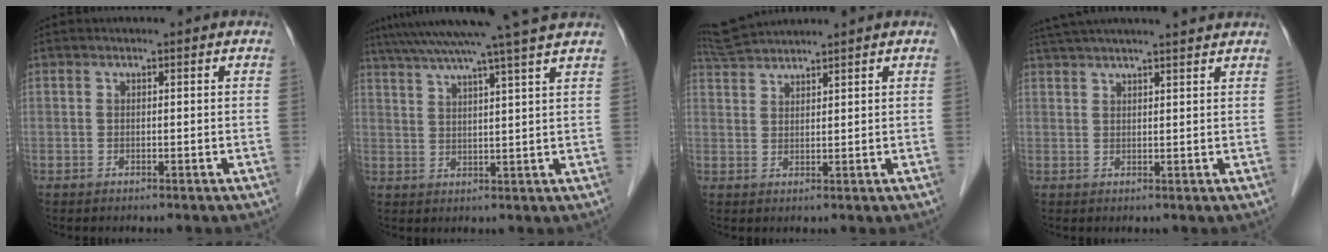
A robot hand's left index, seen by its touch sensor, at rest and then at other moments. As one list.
[{"total": 16.2, "force": [13.8, -1.9, 8.4], "torque": [-0.149, 0.008, 0.193]}, {"total": 5.3, "force": [5.1, -0.7, 1.2], "torque": [-0.029, 0.026, 0.103]}, {"total": 13.2, "force": [11.8, 0.4, 5.9], "torque": [-0.103, 0.035, 0.169]}]